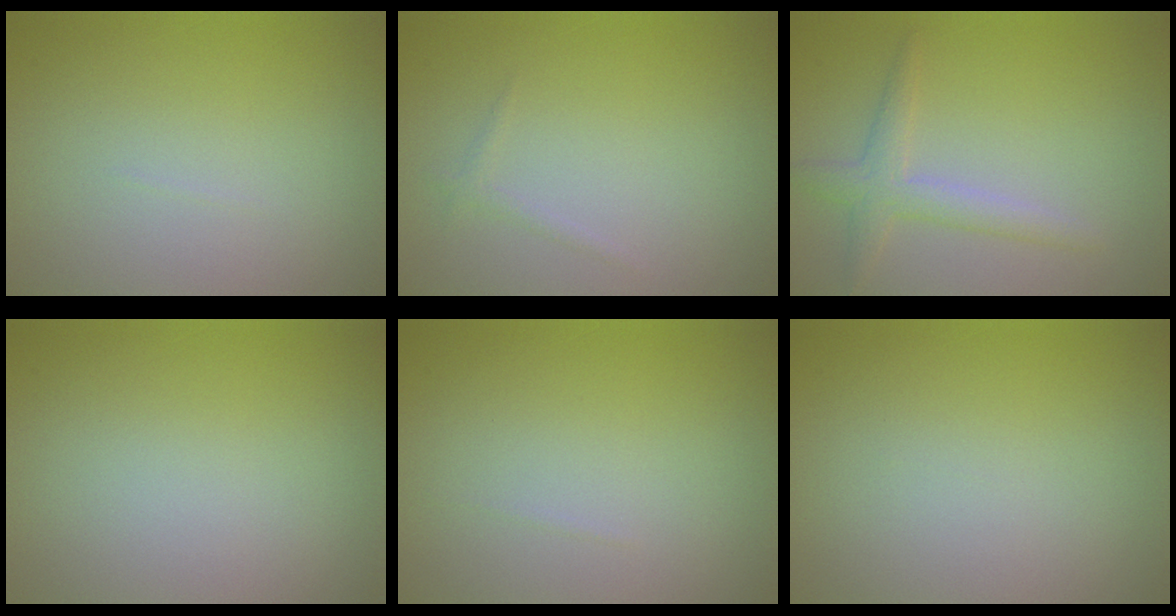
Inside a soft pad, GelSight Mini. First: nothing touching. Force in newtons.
{"total": 0.7, "press": 0.7, "slide": 0.0}
{"total": 2.4, "press": 2.4, "slide": 0.1}
{"total": 0.0}
{"total": 0.0}
{"total": 0.0}